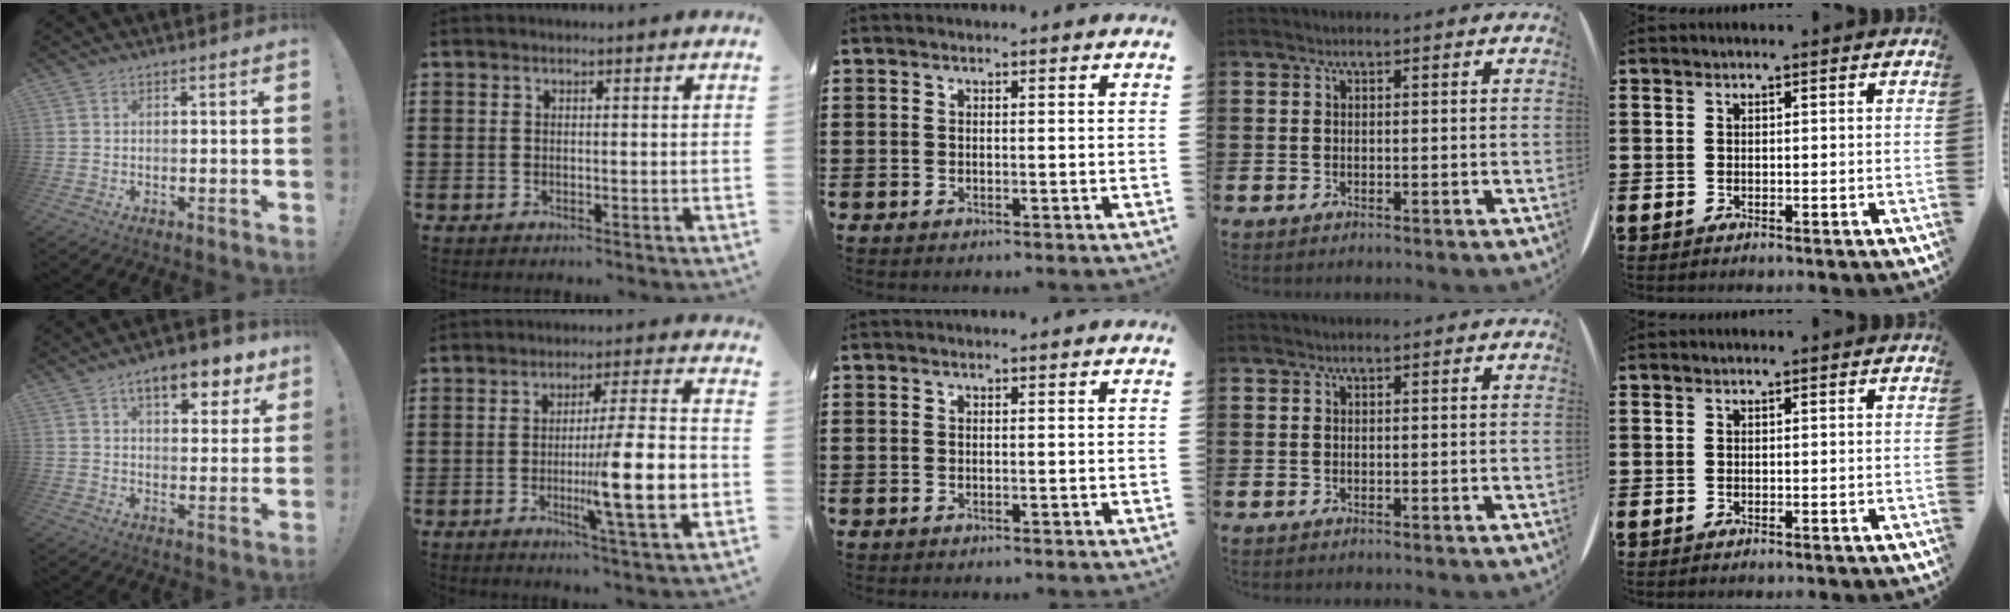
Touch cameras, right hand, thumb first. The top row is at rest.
{"thumb": {"total": 10.5, "force": [6.3, 4.2, 7.3], "torque": [-0.093, -0.031, 0.104]}, "index": {"total": 12.6, "force": [-2.7, 1.2, 12.2], "torque": [-0.193, -0.011, -0.050]}}